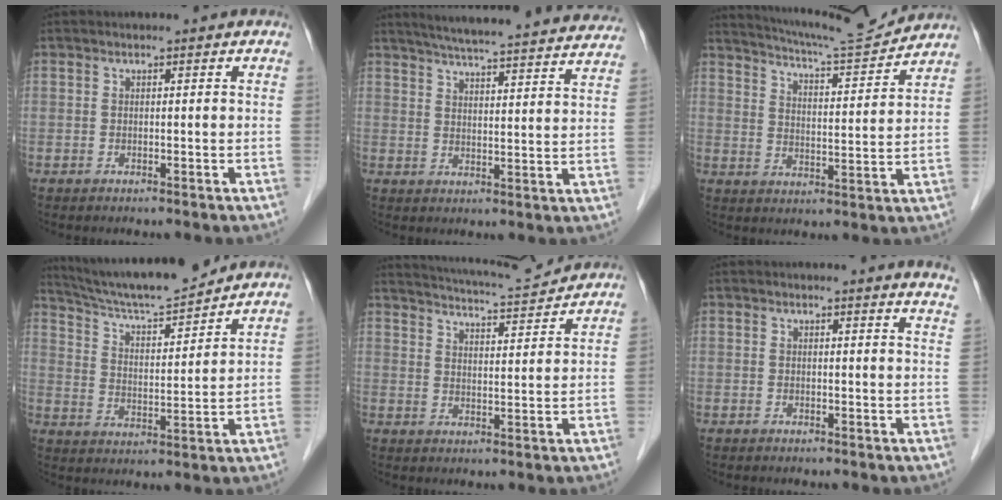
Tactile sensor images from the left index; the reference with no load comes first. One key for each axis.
{"total": 26.9, "fx": 24.9, "fy": 1.6, "fz": 10.1, "tx": -0.156, "ty": -0.027, "tz": 0.307}
{"total": 12.7, "fx": 12.3, "fy": -0.4, "fz": 3.2, "tx": -0.059, "ty": -0.007, "tz": 0.182}
{"total": 14.6, "fx": 13.6, "fy": 0.4, "fz": 5.3, "tx": -0.099, "ty": 0.004, "tz": 0.228}
{"total": 11.2, "fx": 10.9, "fy": -0.2, "fz": 2.6, "tx": -0.052, "ty": 0.007, "tz": 0.159}
{"total": 5.2, "fx": 5.0, "fy": -0.4, "fz": 1.2, "tx": -0.011, "ty": -0.029, "tz": 0.027}